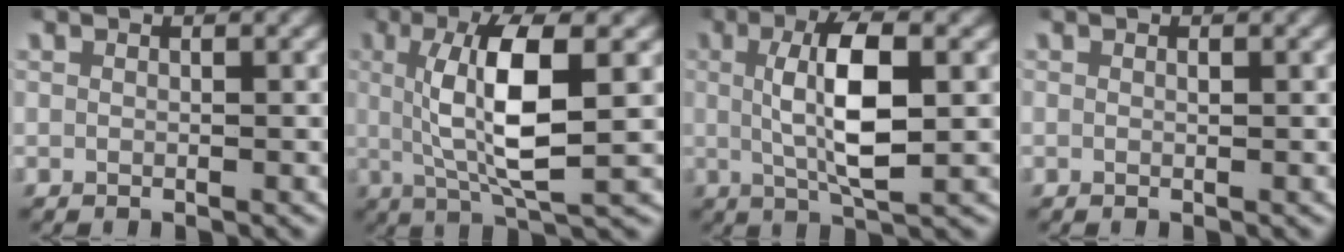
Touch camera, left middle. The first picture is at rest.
{"total": 7.3, "force": [1.1, 1.6, 7.0], "torque": [-0.120, 0.001, 0.021]}
{"total": 6.2, "force": [0.7, 1.6, 5.9], "torque": [-0.101, -0.004, 0.016]}
{"total": 0.0}